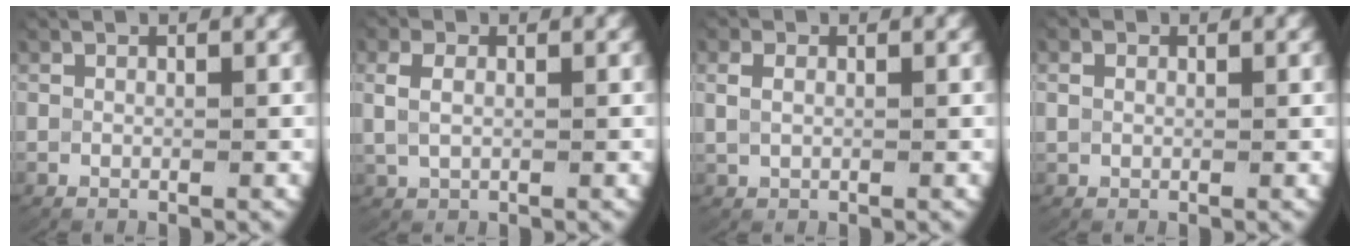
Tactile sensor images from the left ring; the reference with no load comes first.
{"total": 2.7, "force": [0.6, 2.0, 1.7], "torque": [-0.049, -0.001, 0.015]}
{"total": 1.5, "force": [0.5, 1.1, 1.0], "torque": [-0.027, -0.001, 0.014]}
{"total": 1.0, "force": [0.4, 0.8, 0.6], "torque": [-0.012, -0.002, 0.013]}